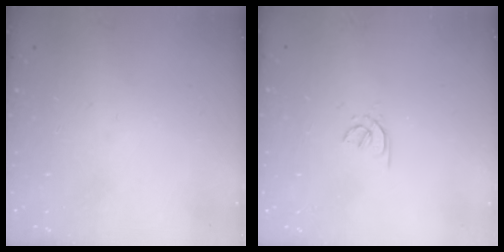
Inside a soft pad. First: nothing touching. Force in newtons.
{"total": 1.2, "press": 1.2, "slide": 0.4}